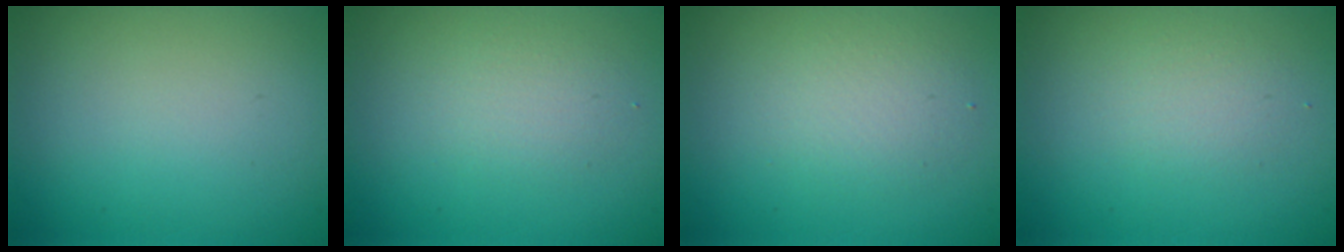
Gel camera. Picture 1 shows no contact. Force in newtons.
{"total": 1.8, "press": 1.8, "slide": 0.1}
{"total": 2.5, "press": 2.5, "slide": 0.3}
{"total": 1.6, "press": 1.6, "slide": 0.0}